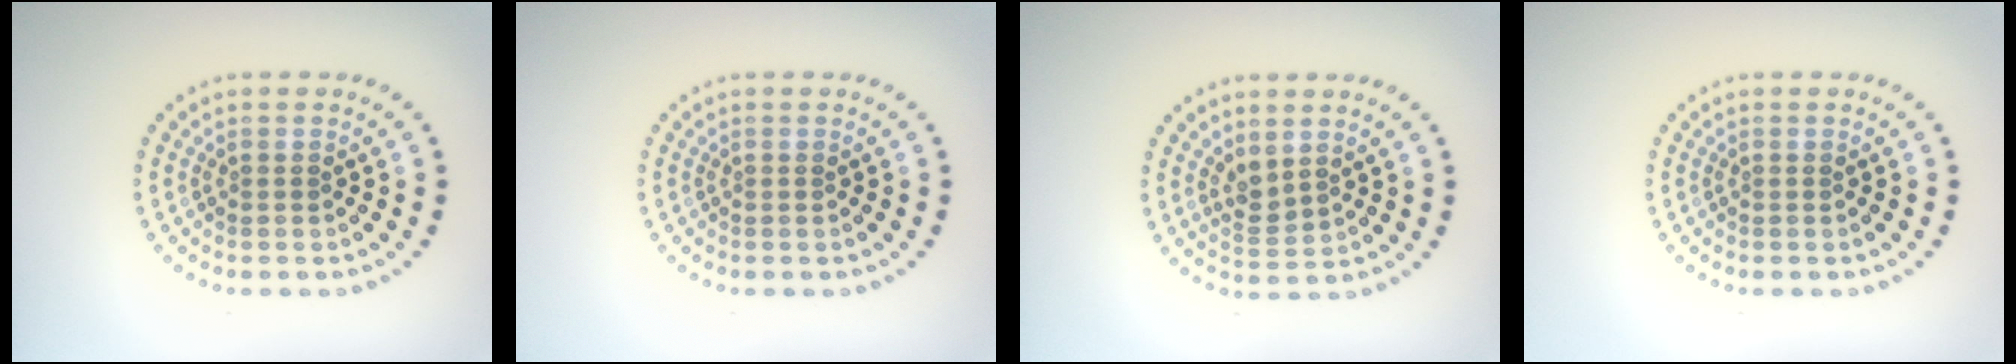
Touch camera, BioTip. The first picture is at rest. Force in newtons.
{"total": 0.0}
{"total": 1.9, "press": 1.6, "slide": 0.9}
{"total": 0.0}